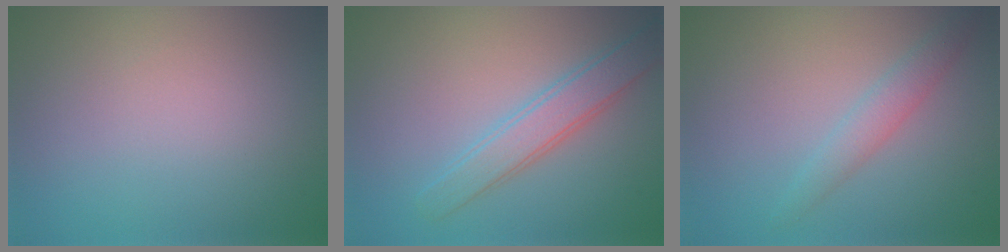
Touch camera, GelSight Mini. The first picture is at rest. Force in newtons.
{"total": 3.2, "press": 3.2, "slide": 0.1}
{"total": 1.9, "press": 1.9, "slide": 0.1}